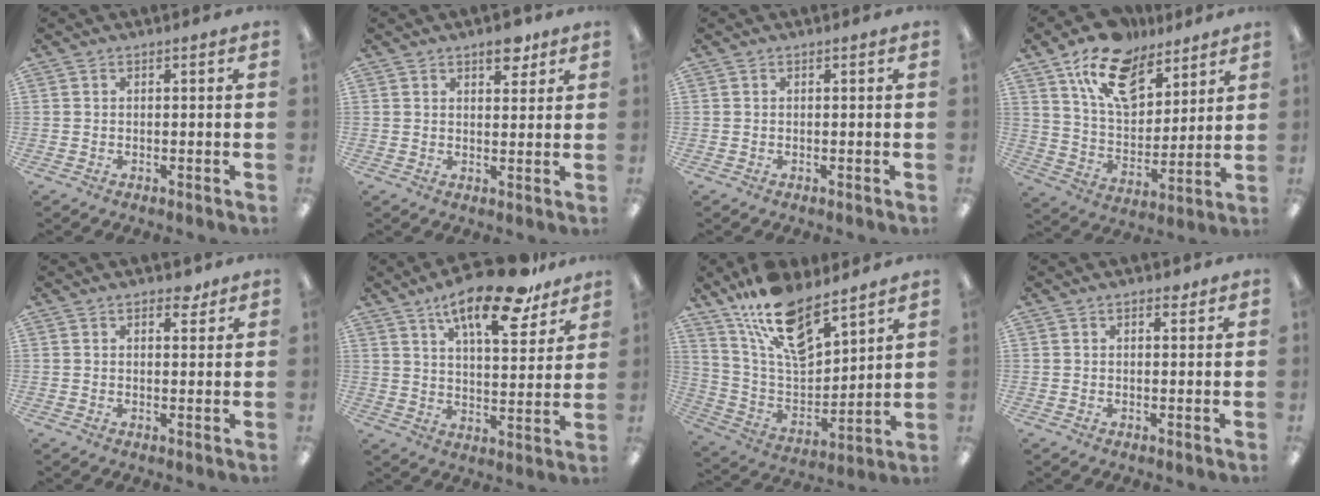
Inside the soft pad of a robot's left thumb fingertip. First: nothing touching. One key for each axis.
{"total": 5.5, "fx": 3.8, "fy": 2.6, "fz": 2.9, "tx": -0.016, "ty": -0.022, "tz": 0.060}
{"total": 0.0}
{"total": 16.4, "fx": 10.4, "fy": 9.2, "fz": 8.6, "tx": -0.143, "ty": -0.047, "tz": 0.189}
{"total": 3.4, "fx": 2.2, "fy": 1.8, "fz": 1.8, "tx": -0.006, "ty": -0.009, "tz": 0.034}
{"total": 17.3, "fx": 11.8, "fy": 5.7, "fz": 11.3, "tx": -0.173, "ty": -0.061, "tz": 0.189}
{"total": 17.6, "fx": 12.7, "fy": 7.1, "fz": 9.9, "tx": -0.186, "ty": -0.070, "tz": 0.228}
{"total": 2.1, "fx": 1.3, "fy": 1.1, "fz": 1.2, "tx": -0.010, "ty": -0.004, "tz": 0.019}